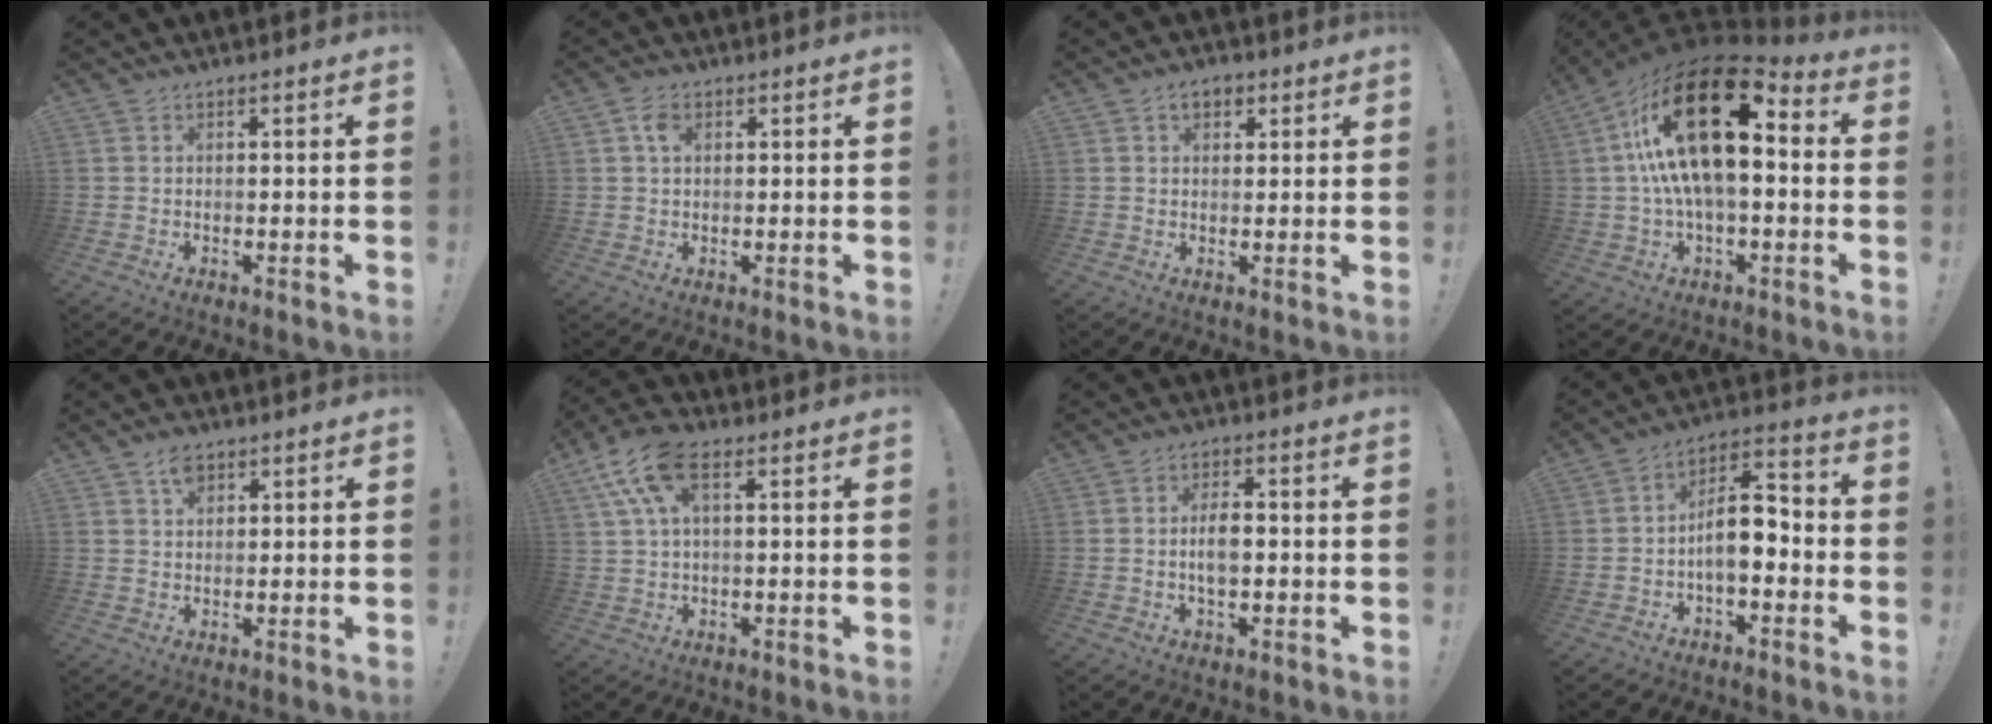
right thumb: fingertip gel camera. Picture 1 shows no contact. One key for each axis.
{"total": 2.8, "fx": 0.9, "fy": 1.9, "fz": 2.0, "tx": -0.039, "ty": 0.005, "tz": 0.015}
{"total": 4.2, "fx": 2.0, "fy": 2.8, "fz": 2.4, "tx": -0.031, "ty": 0.000, "tz": 0.033}
{"total": 24.5, "fx": 5.2, "fy": 10.6, "fz": 21.5, "tx": -0.390, "ty": -0.026, "tz": 0.087}
{"total": 3.5, "fx": 2.2, "fy": 2.1, "fz": 1.8, "tx": -0.024, "ty": -0.004, "tz": 0.038}
{"total": 11.3, "fx": 4.5, "fy": 5.3, "fz": 8.9, "tx": -0.176, "ty": 0.000, "tz": 0.087}
{"total": 5.3, "fx": -0.5, "fy": 2.5, "fz": 4.6, "tx": -0.080, "ty": 0.006, "tz": -0.011}
{"total": 10.1, "fx": -2.5, "fy": 5.1, "fz": 8.4, "tx": -0.137, "ty": 0.018, "tz": -0.044}